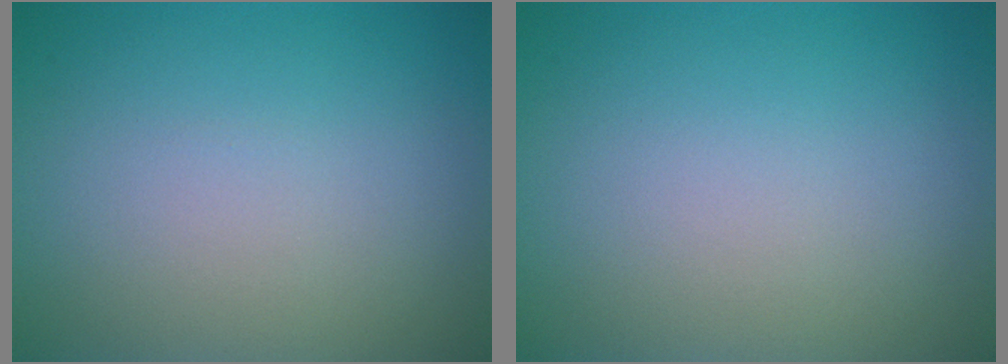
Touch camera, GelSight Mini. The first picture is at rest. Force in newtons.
{"total": 0.0}